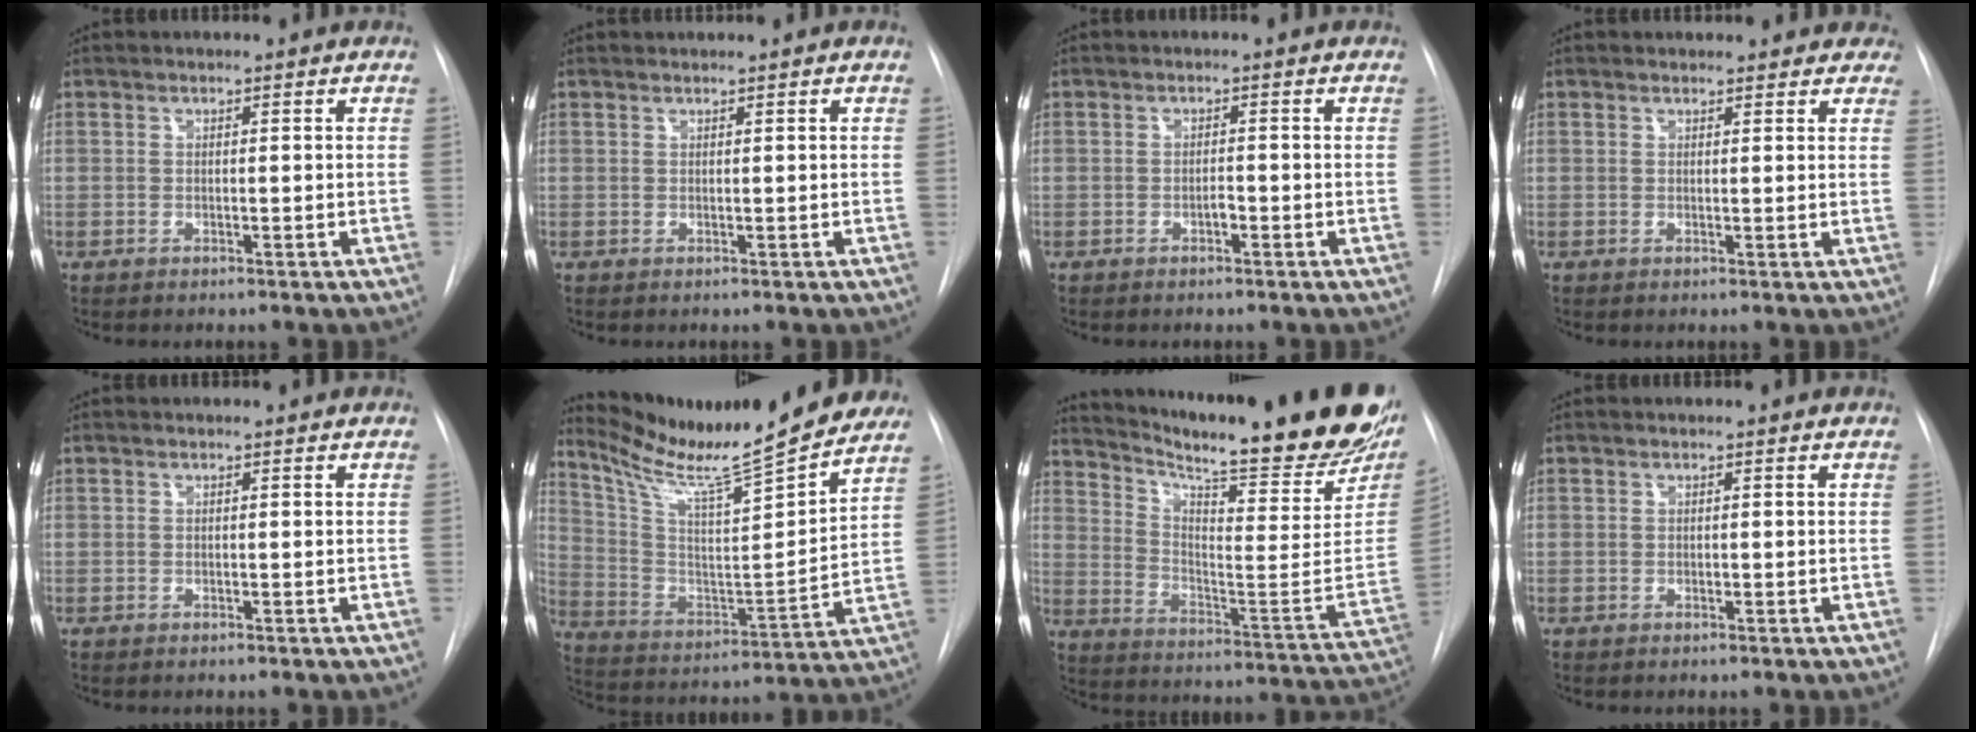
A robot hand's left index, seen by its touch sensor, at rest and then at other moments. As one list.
[{"total": 0.0}, {"total": 1.3, "force": [-1.2, 0.2, 0.5], "torque": [-0.006, -0.004, -0.022]}, {"total": 8.1, "force": [7.4, 3.0, 1.5], "torque": [0.017, -0.003, 0.059]}, {"total": 0.0}, {"total": 22.6, "force": [19.9, 1.4, 10.7], "torque": [-0.186, -0.047, 0.304]}, {"total": 30.3, "force": [23.5, 4.0, 18.8], "torque": [-0.271, -0.075, 0.312]}, {"total": 0.6, "force": [-0.6, 0.1, 0.0], "torque": [0.002, -0.006, -0.014]}]